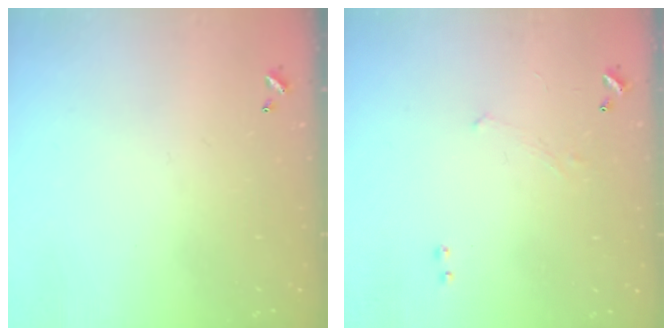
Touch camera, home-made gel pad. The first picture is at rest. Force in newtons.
{"total": 1.2, "press": 1.1, "slide": 0.5}